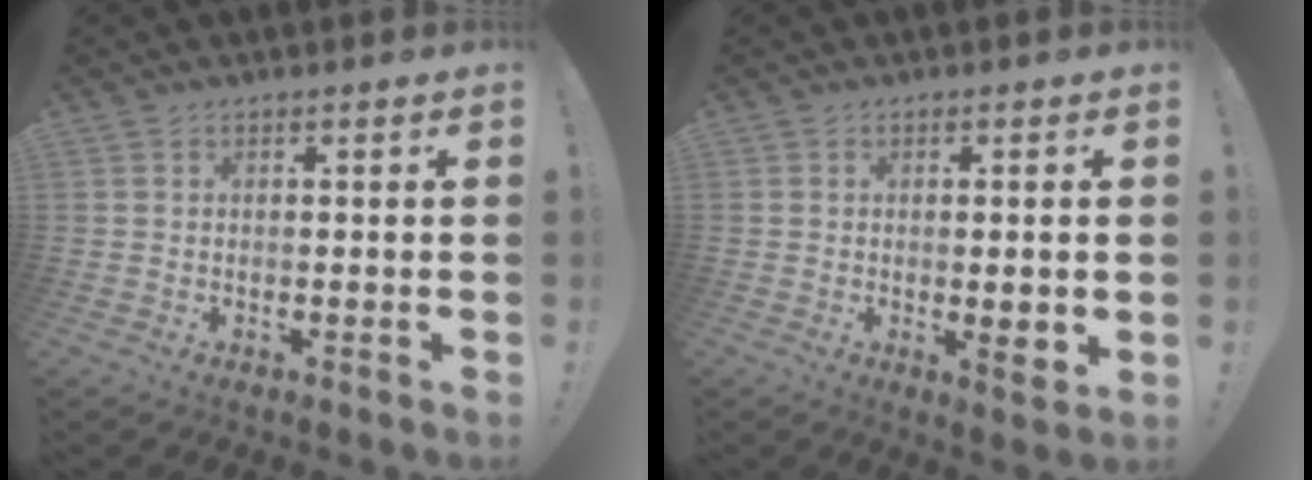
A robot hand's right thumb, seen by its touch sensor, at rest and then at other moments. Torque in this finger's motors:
{"motor_torque": [0.00, -0.01, 0.09, 0.05, 0.06]}